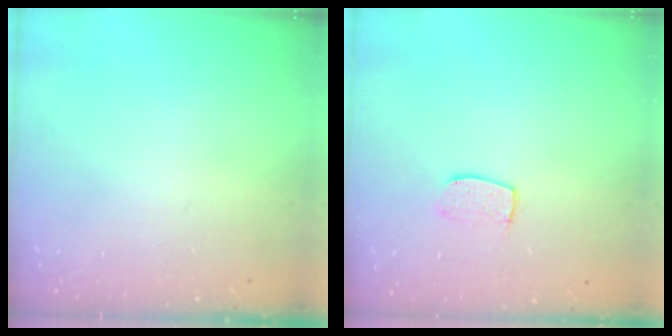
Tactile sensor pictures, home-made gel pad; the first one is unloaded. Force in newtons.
{"total": 6.3, "press": 6.2, "slide": 0.5}